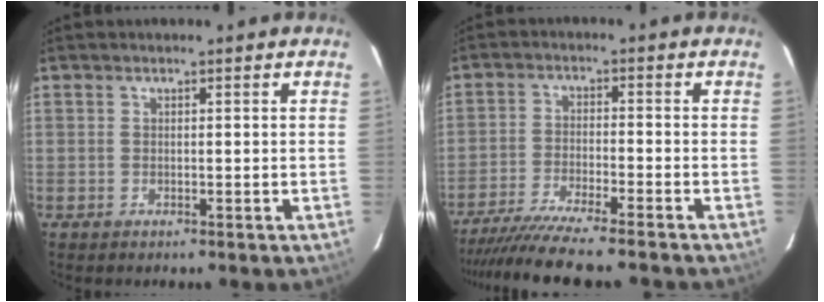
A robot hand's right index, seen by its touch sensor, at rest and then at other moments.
{"total": 12.7, "force": [-11.2, 0.0, 5.8], "torque": [-0.133, -0.029, -0.193]}